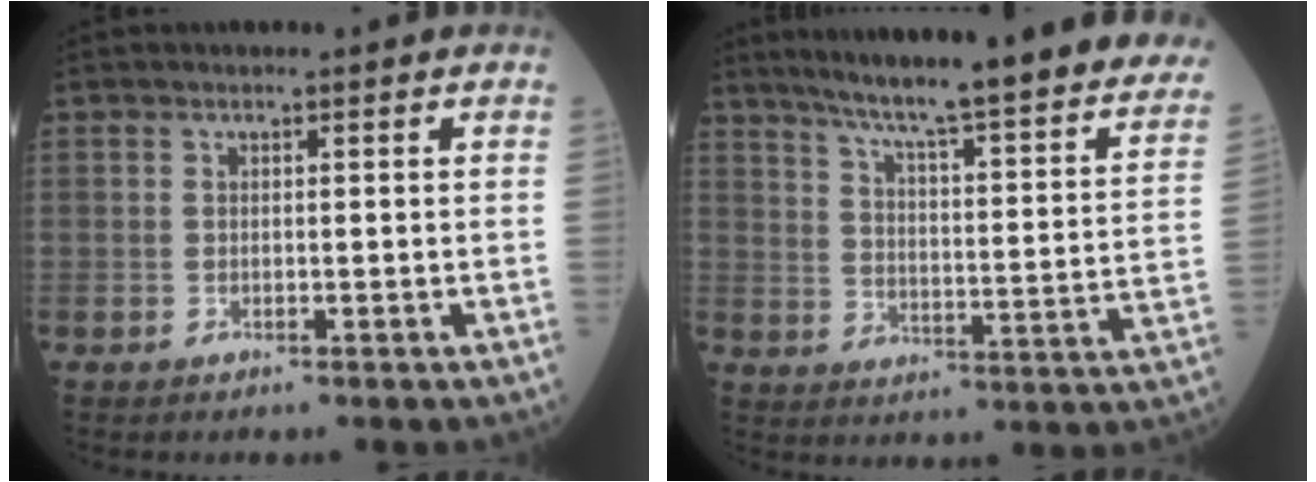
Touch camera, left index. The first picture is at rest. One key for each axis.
{"total": 31.3, "fx": 27.0, "fy": 2.3, "fz": 15.7, "tx": -0.221, "ty": -0.077, "tz": 0.336}